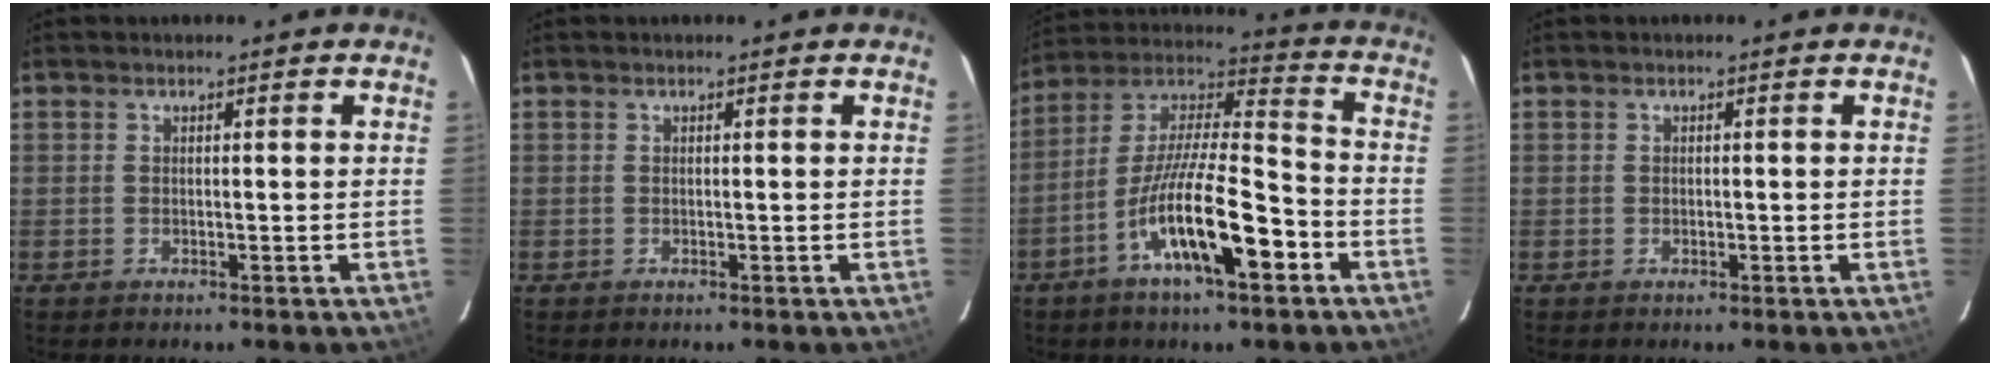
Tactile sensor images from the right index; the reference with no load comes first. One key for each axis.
{"total": 0.0}
{"total": 16.7, "fx": -7.6, "fy": 3.9, "fz": 14.4, "tx": -0.262, "ty": -0.004, "tz": -0.138}
{"total": 0.5, "fx": -0.1, "fy": 0.5, "fz": 0.2, "tx": -0.001, "ty": 0.000, "tz": -0.002}